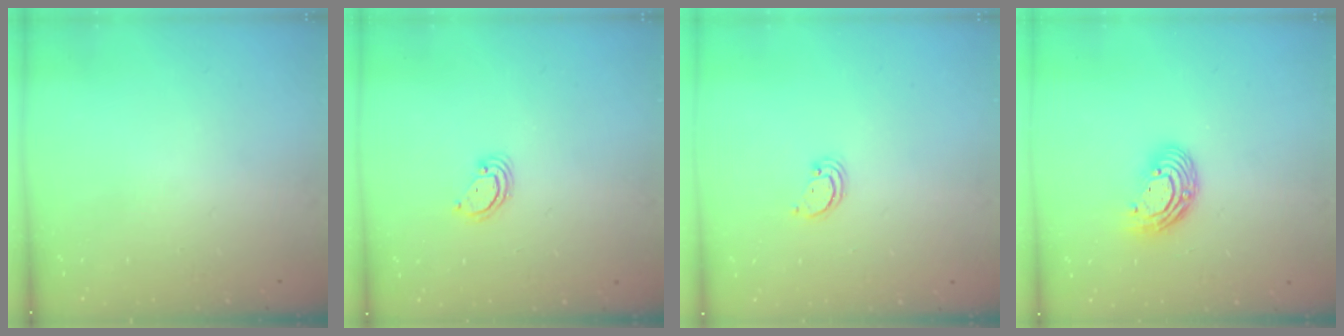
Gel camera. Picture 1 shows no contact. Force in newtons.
{"total": 3.6, "press": 3.6, "slide": 0.3}
{"total": 2.4, "press": 2.4, "slide": 0.2}
{"total": 9.8, "press": 9.8, "slide": 0.6}